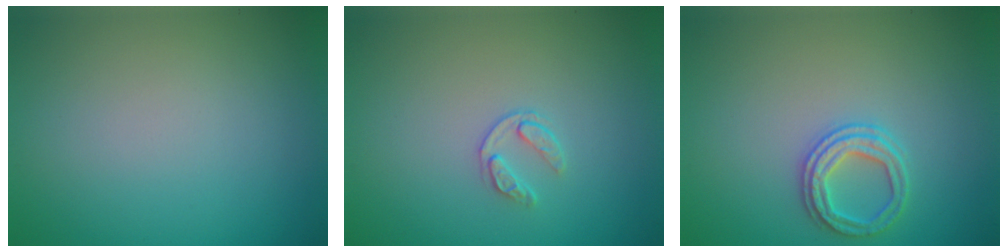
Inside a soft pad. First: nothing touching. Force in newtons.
{"total": 1.3, "press": 0.8, "slide": 1.1}
{"total": 2.5, "press": 2.4, "slide": 0.6}